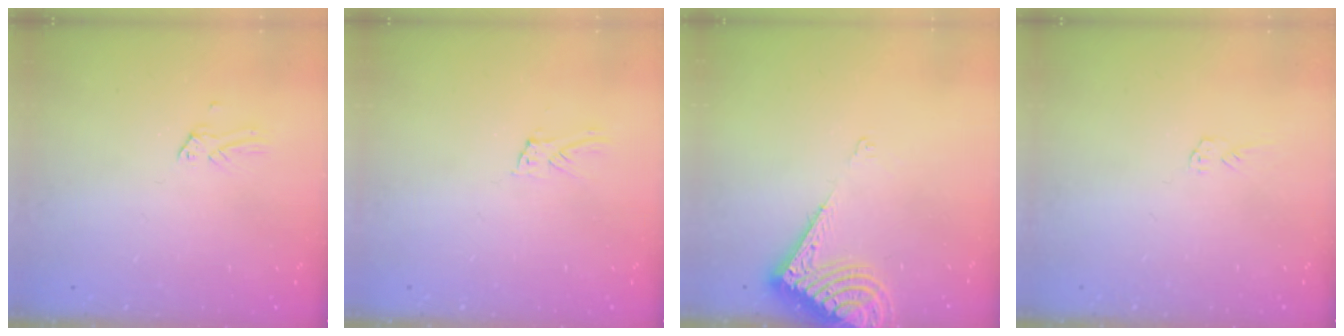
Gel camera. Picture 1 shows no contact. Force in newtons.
{"total": 4.4, "press": 4.4, "slide": 0.4}
{"total": 8.6, "press": 8.4, "slide": 1.7}
{"total": 4.3, "press": 4.3, "slide": 0.1}